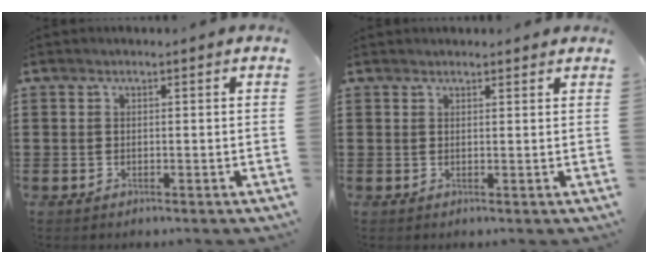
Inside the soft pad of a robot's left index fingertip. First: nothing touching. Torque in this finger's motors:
{"motor_torque": [1.17, -0.96, 0.34, 0.07]}